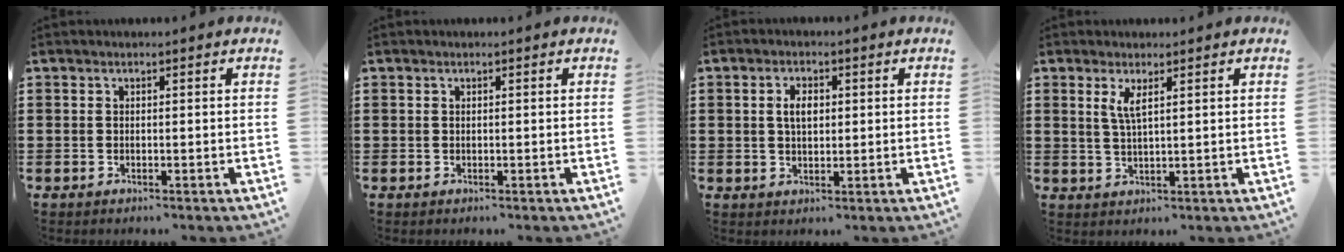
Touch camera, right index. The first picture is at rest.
{"total": 0.0}
{"total": 3.2, "force": [0.5, 1.7, 2.7], "torque": [-0.048, 0.005, 0.005]}
{"total": 3.0, "force": [1.4, 0.6, 2.5], "torque": [-0.054, 0.003, 0.024]}